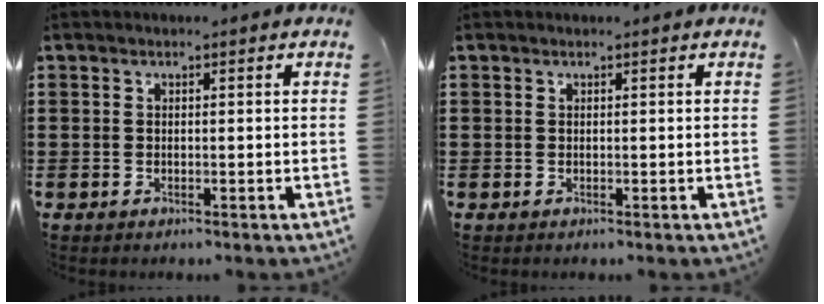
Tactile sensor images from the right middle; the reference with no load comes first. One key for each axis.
{"total": 0.0}